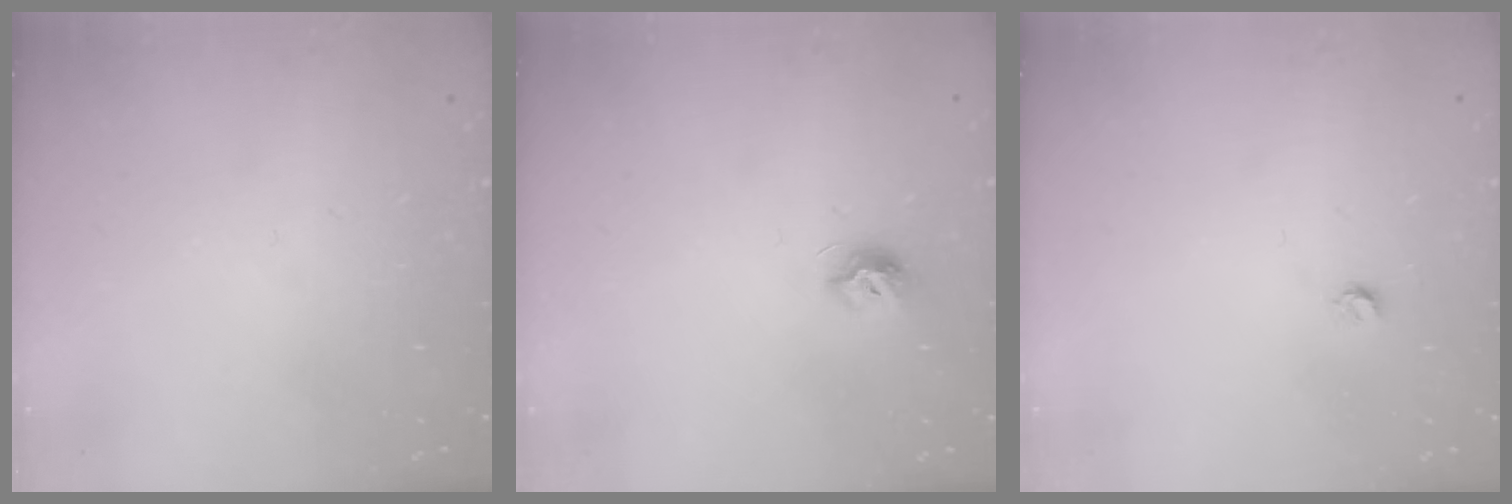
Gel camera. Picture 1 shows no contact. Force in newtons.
{"total": 8.2, "press": 8.2, "slide": 0.7}
{"total": 3.2, "press": 3.2, "slide": 0.3}